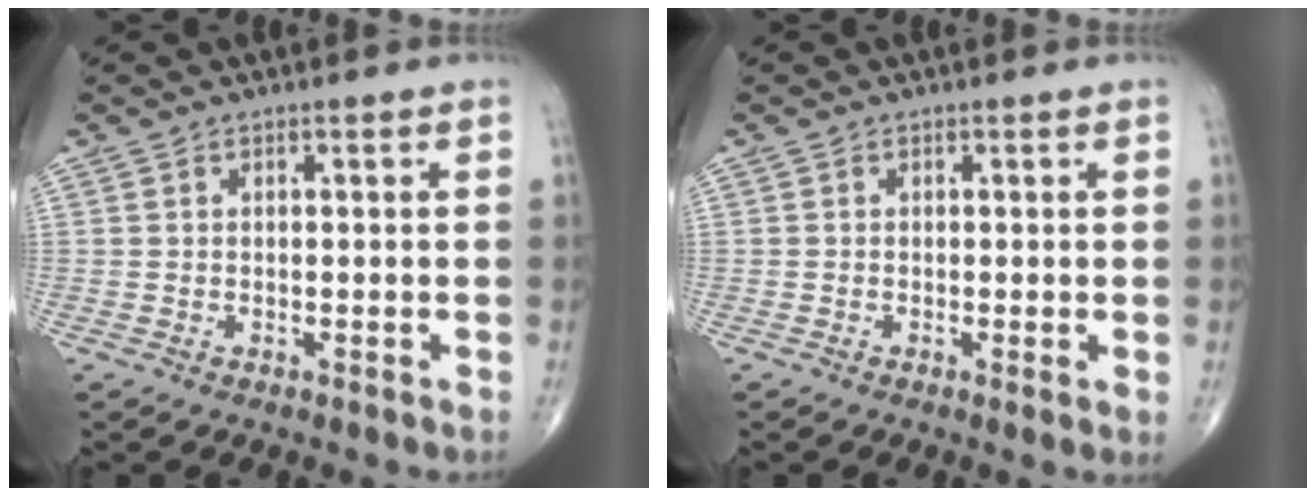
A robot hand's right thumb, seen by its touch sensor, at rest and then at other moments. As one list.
[{"total": 1.3, "force": [0.0, 0.2, 1.3], "torque": [-0.024, -0.006, -0.004]}]